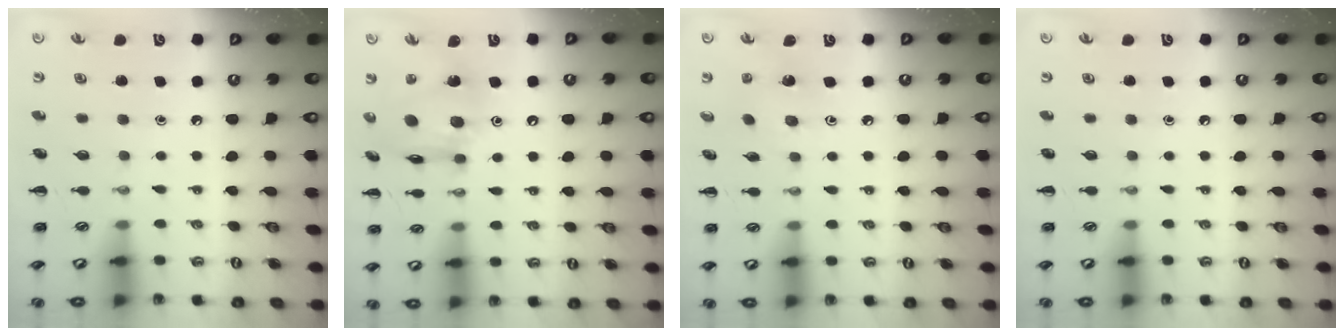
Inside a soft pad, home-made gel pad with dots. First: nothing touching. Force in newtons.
{"total": 14.4, "press": 14.3, "slide": 1.7}
{"total": 1.4, "press": 1.3, "slide": 0.6}
{"total": 0.0}